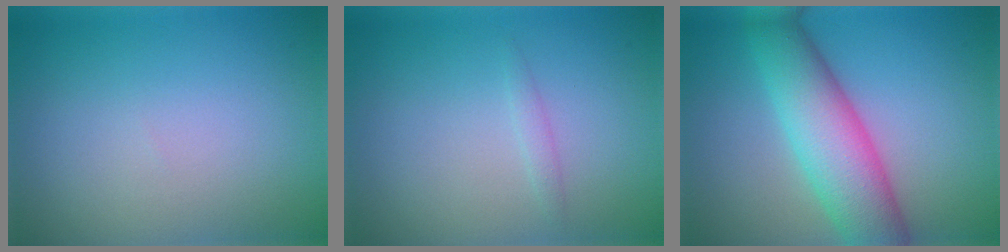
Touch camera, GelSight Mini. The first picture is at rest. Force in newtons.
{"total": 0.8, "press": 0.8, "slide": 0.1}
{"total": 7.6, "press": 7.6, "slide": 0.3}